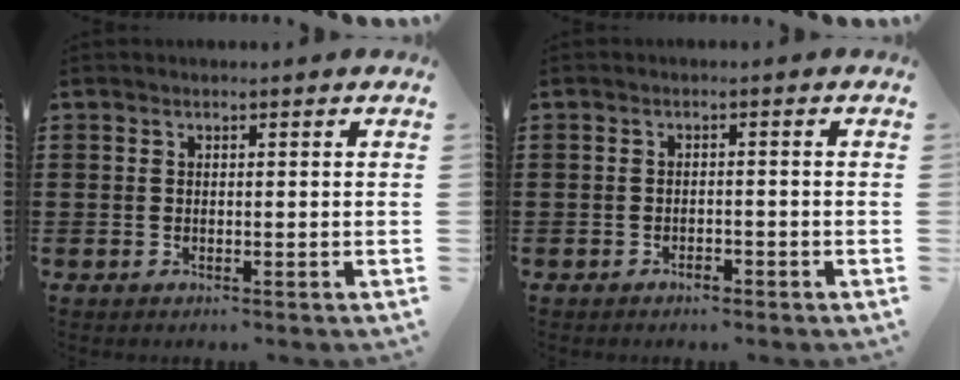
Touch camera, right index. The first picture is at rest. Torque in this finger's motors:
{"motor_torque": [1.57, 0.56, 0.17, 0.00]}